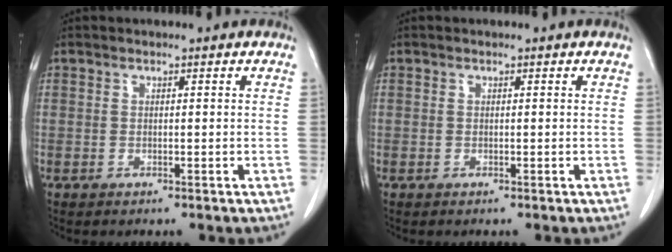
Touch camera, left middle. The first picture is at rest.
{"total": 0.0}